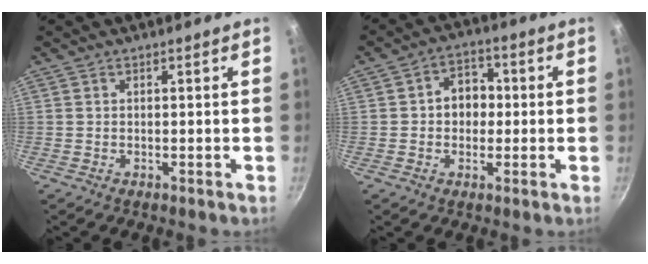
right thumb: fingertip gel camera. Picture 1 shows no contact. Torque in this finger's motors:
{"motor_torque": [-0.34, 0.44, 0.20, 0.05, 0.09]}